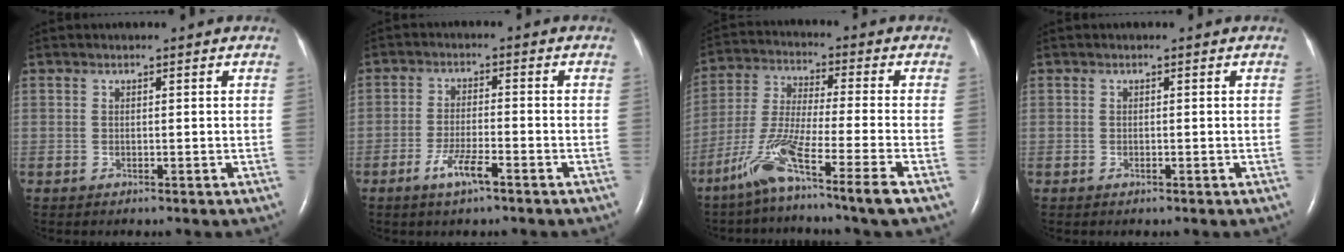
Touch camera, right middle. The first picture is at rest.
{"total": 4.7, "force": [-2.8, 0.6, 3.7], "torque": [-0.077, -0.004, -0.053]}
{"total": 12.3, "force": [-7.5, -1.6, 9.6], "torque": [-0.199, -0.030, -0.143]}
{"total": 0.0}